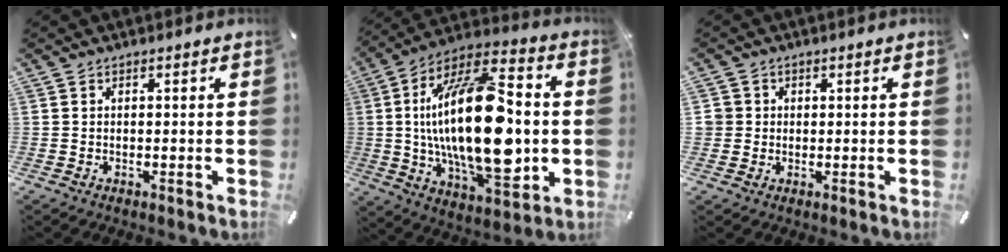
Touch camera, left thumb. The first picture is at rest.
{"total": 32.0, "force": [-0.9, 15.3, 28.1], "torque": [-0.540, -0.017, -0.020]}
{"total": 3.1, "force": [0.4, 3.0, 0.2], "torque": [-0.007, 0.006, 0.007]}